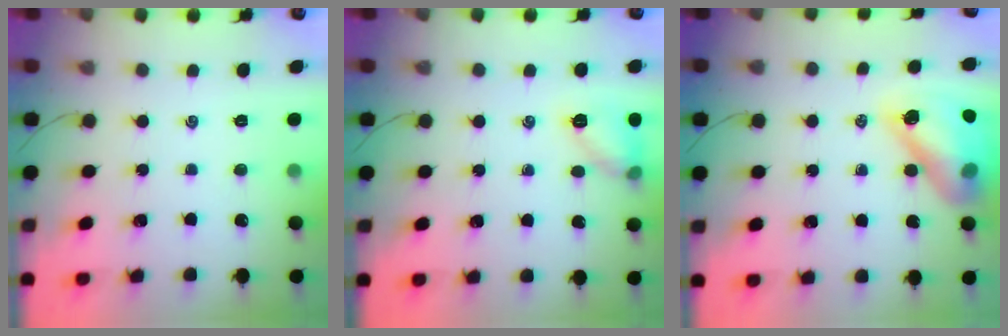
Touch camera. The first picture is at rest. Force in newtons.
{"total": 8.9, "press": 8.9, "slide": 0.6}
{"total": 15.3, "press": 14.8, "slide": 4.0}